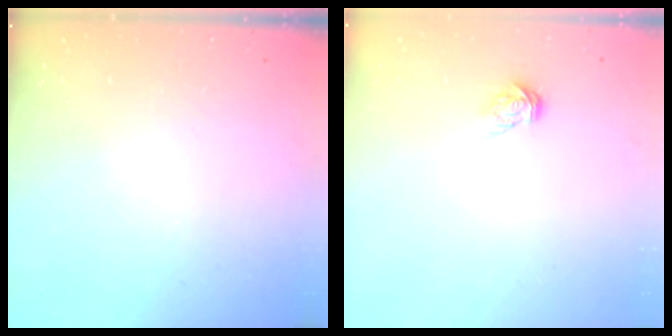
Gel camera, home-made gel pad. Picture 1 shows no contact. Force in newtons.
{"total": 4.6, "press": 4.6, "slide": 0.4}